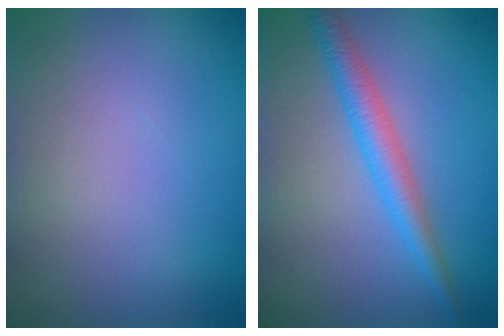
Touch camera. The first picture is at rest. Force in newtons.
{"total": 2.8, "press": 2.8, "slide": 0.1}